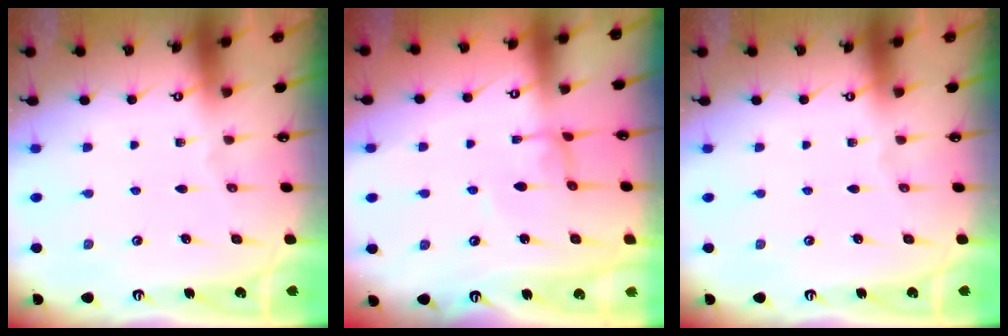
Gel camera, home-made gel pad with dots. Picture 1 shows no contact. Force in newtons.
{"total": 1.3, "press": 1.2, "slide": 0.3}
{"total": 0.0}